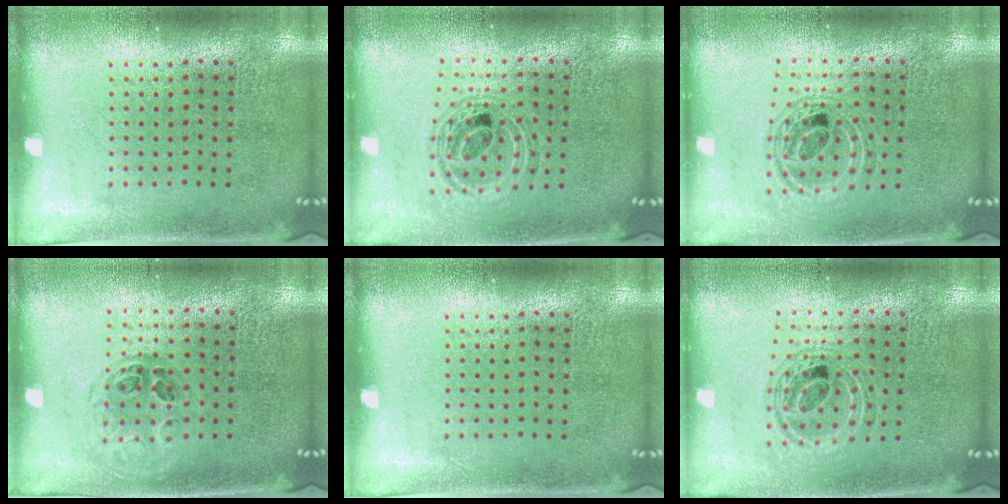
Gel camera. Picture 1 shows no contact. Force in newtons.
{"total": 0.9, "press": 0.9, "slide": 0.1}
{"total": 0.9, "press": 0.8, "slide": 0.2}
{"total": 0.9, "press": 0.9, "slide": 0.2}
{"total": 0.0}
{"total": 0.9, "press": 0.8, "slide": 0.2}